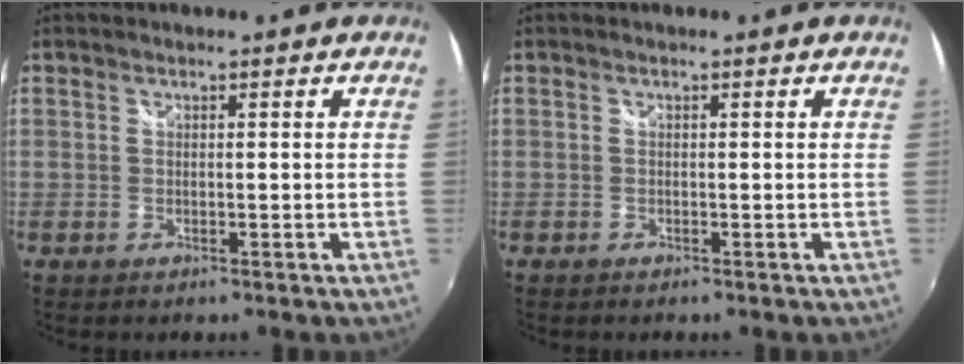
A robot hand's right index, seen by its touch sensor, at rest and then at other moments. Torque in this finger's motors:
{"motor_torque": [0.08, 0.18, -0.09, -0.02]}